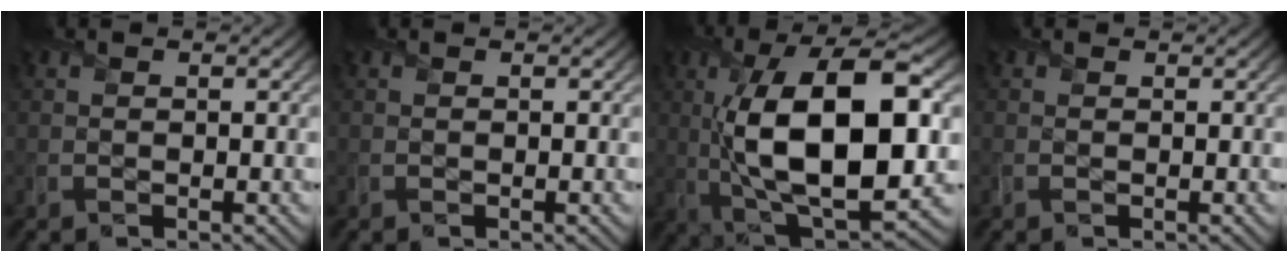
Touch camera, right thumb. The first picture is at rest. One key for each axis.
{"total": 0.0}
{"total": 17.4, "fx": 0.4, "fy": 7.5, "fz": 15.7, "tx": -0.272, "ty": 0.012, "tz": 0.005}
{"total": 0.0}